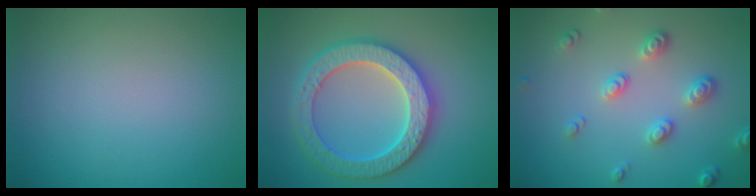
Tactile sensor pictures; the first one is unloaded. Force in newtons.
{"total": 6.5, "press": 6.3, "slide": 1.5}
{"total": 3.2, "press": 2.8, "slide": 1.6}